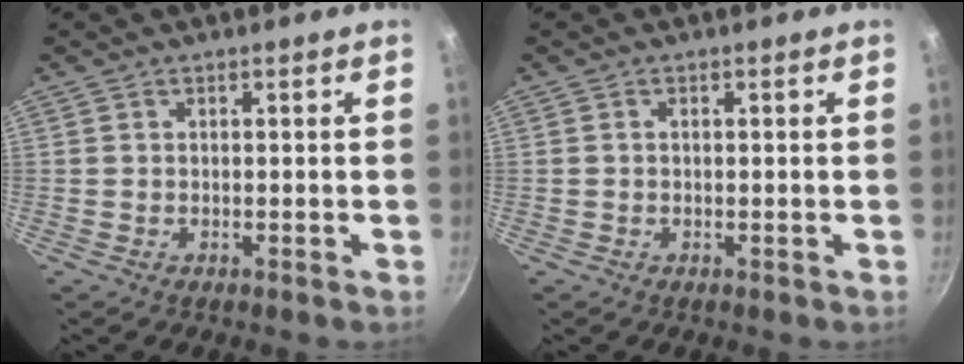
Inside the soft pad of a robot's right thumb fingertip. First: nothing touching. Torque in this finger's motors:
{"motor_torque": [-0.49, 0.24, -0.34, -0.01, 0.04]}